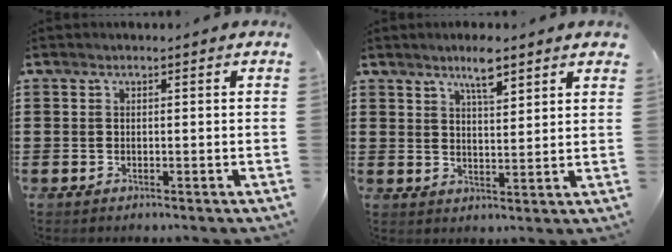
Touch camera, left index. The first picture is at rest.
{"total": 5.2, "force": [4.1, 1.0, 3.1], "torque": [-0.052, -0.005, 0.068]}